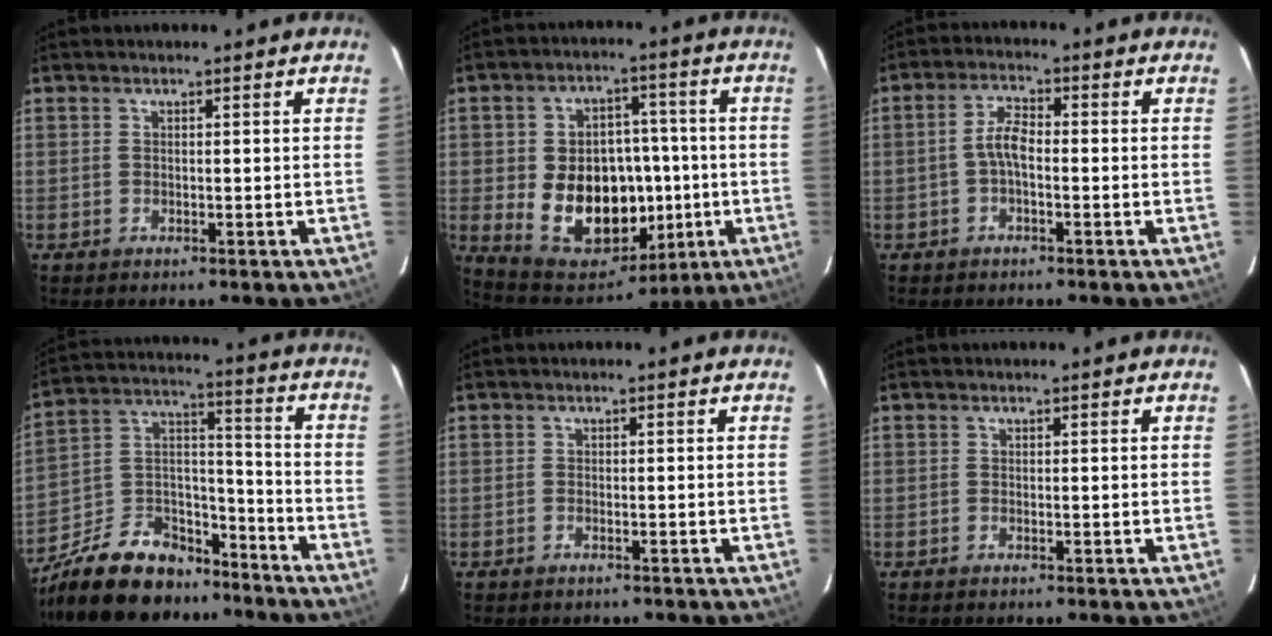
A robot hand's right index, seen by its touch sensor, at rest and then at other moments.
{"total": 18.3, "force": [-2.8, 13.9, 11.5], "torque": [-0.240, 0.017, -0.014]}
{"total": 3.8, "force": [-1.0, 1.5, 3.3], "torque": [-0.071, 0.014, -0.022]}
{"total": 19.0, "force": [-14.0, 9.7, 8.3], "torque": [-0.188, 0.044, -0.221]}
{"total": 1.0, "force": [-0.8, 0.5, 0.3], "torque": [-0.009, 0.002, -0.013]}
{"total": 0.0}